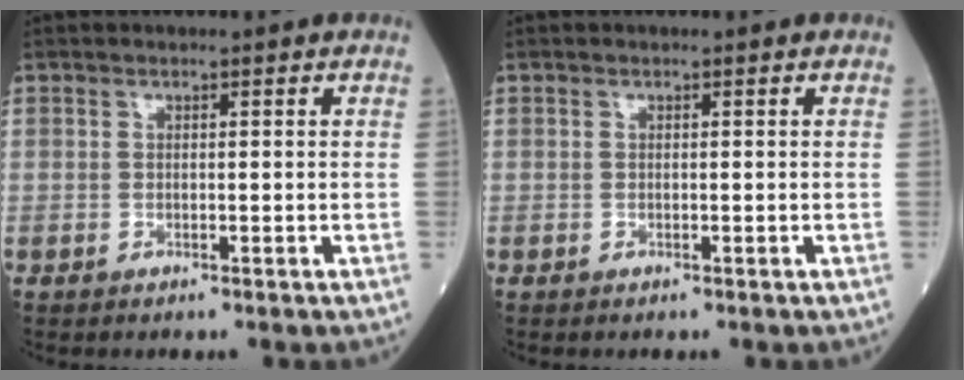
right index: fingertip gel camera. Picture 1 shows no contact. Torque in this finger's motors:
{"motor_torque": [0.02, 0.00, -0.04, 0.00]}